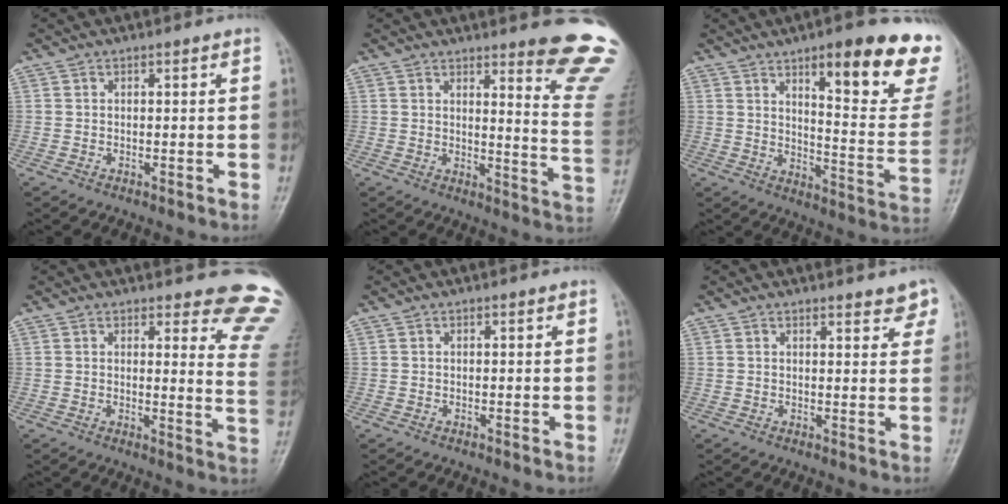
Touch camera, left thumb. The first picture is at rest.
{"total": 13.7, "force": [10.8, 1.0, 8.5], "torque": [-0.079, -0.108, 0.119]}
{"total": 21.8, "force": [13.0, 5.5, 16.5], "torque": [-0.174, -0.067, 0.179]}
{"total": 12.3, "force": [11.4, 2.5, 3.8], "torque": [0.000, -0.116, 0.095]}
{"total": 0.0}
{"total": 4.7, "force": [4.0, 1.5, 2.0], "torque": [-0.002, -0.019, 0.040]}